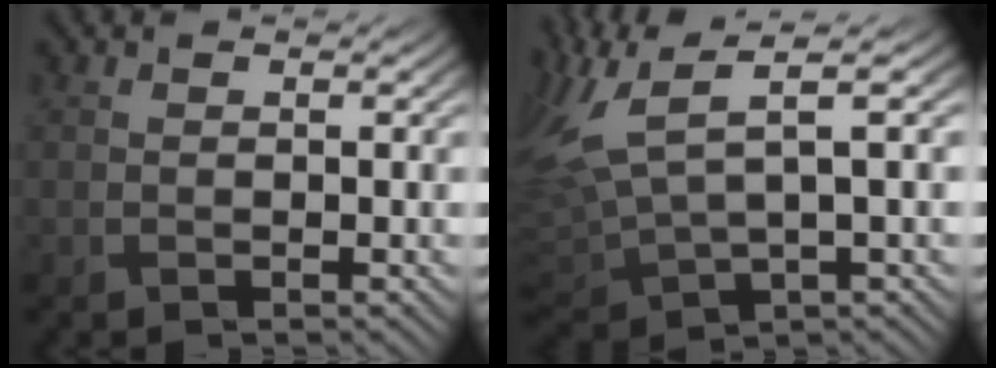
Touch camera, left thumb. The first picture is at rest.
{"total": 10.0, "force": [3.3, 3.8, 8.6], "torque": [-0.217, 0.009, 0.066]}